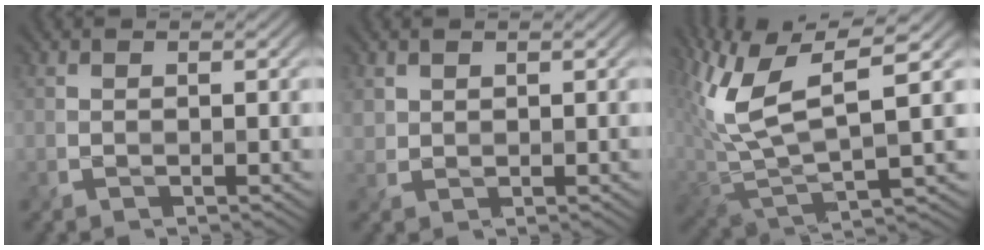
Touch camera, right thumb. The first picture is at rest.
{"total": 1.4, "force": [1.0, 0.9, 0.1], "torque": [-0.013, -0.003, 0.027]}
{"total": 11.6, "force": [4.0, 4.6, 9.9], "torque": [-0.225, 0.002, 0.084]}